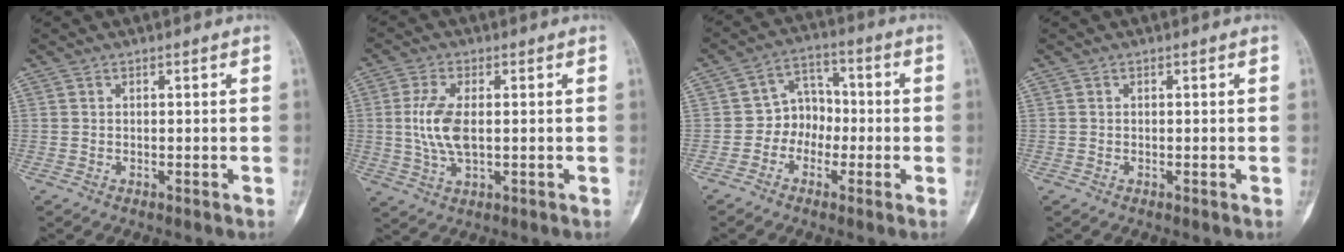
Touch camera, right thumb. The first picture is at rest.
{"total": 8.0, "force": [0.4, 3.8, 7.1], "torque": [-0.151, -0.004, 0.009]}
{"total": 6.8, "force": [-1.7, 5.8, 3.3], "torque": [-0.005, 0.030, -0.045]}
{"total": 0.0}